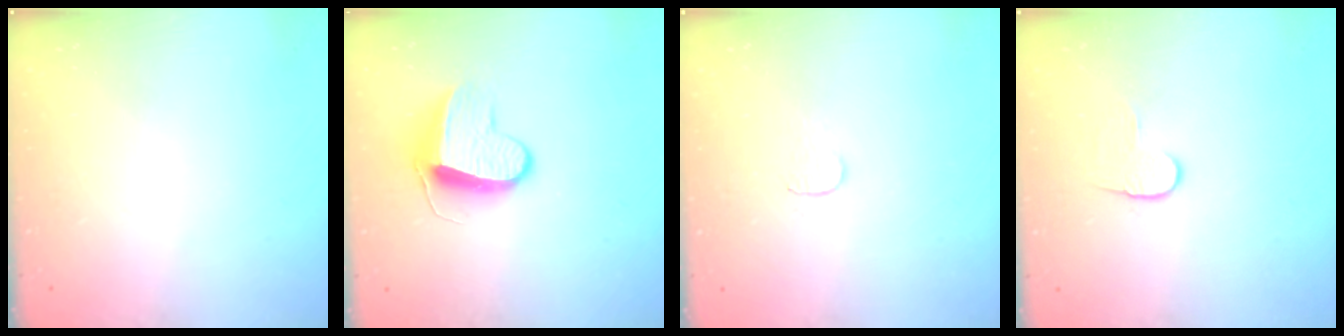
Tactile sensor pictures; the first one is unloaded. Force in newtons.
{"total": 10.7, "press": 10.7, "slide": 0.7}
{"total": 3.0, "press": 3.0, "slide": 0.3}
{"total": 6.1, "press": 6.1, "slide": 0.5}